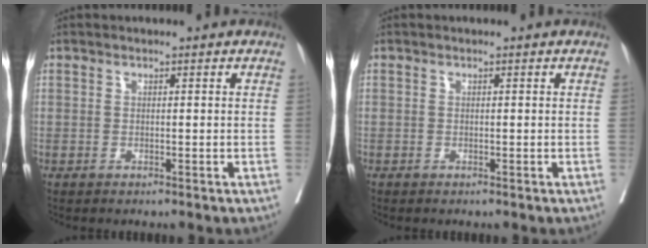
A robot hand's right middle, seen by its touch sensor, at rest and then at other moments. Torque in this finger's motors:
{"motor_torque": [1.08, -1.06, -0.26, -0.21]}